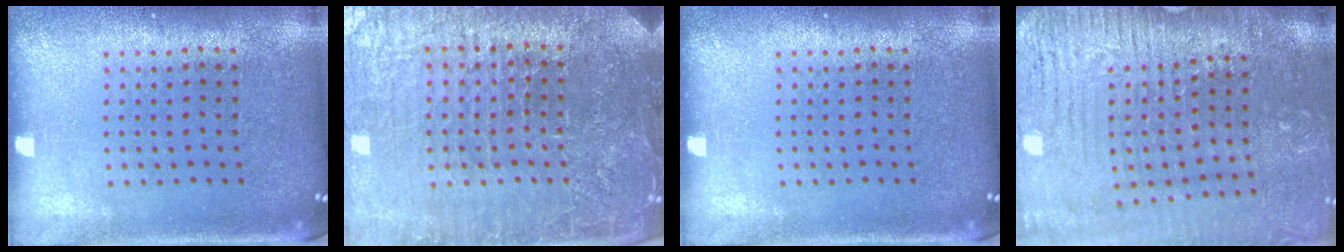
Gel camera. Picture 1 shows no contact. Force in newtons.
{"total": 5.9, "press": 5.3, "slide": 2.6}
{"total": 0.0}
{"total": 3.7, "press": 3.7, "slide": 0.5}